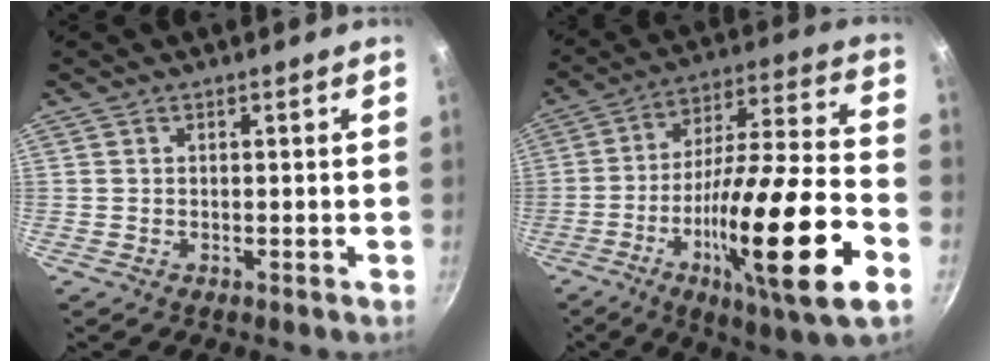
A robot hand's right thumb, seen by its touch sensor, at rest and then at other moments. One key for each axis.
{"total": 26.2, "fx": -9.3, "fy": 5.5, "fz": 23.9, "tx": -0.376, "ty": 0.034, "tz": -0.154}